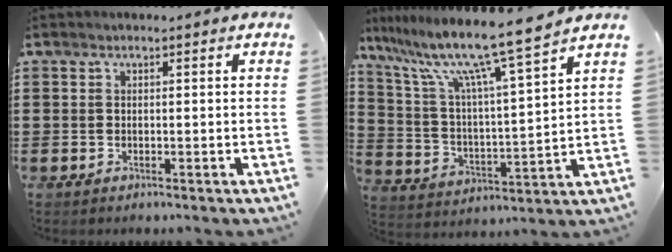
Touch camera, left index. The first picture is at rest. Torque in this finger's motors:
{"motor_torque": [1.02, -1.11, 1.05, 0.21]}